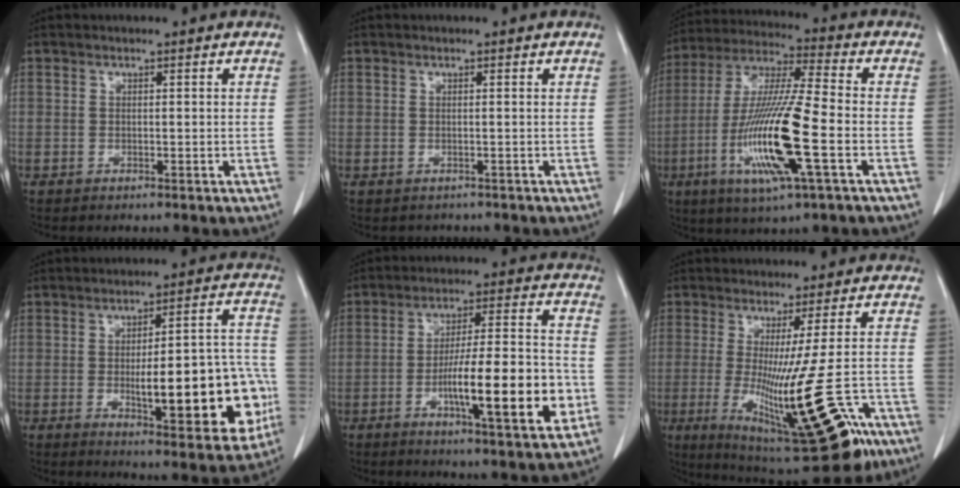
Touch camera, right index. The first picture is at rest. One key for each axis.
{"total": 1.0, "fx": -0.6, "fy": 0.8, "fz": 0.1, "tx": 0.000, "ty": 0.002, "tz": -0.006}
{"total": 17.4, "fx": -4.9, "fy": 0.9, "fz": 16.6, "tx": -0.343, "ty": -0.019, "tz": -0.094}
{"total": 19.0, "fx": -4.1, "fy": 5.1, "fz": 17.8, "tx": -0.192, "ty": 0.025, "tz": -0.039}
{"total": 16.6, "fx": -4.7, "fy": 2.3, "fz": 15.8, "tx": -0.254, "ty": 0.001, "tz": -0.072}
{"total": 21.4, "fx": -8.9, "fy": 2.9, "fz": 19.3, "tx": -0.272, "ty": -0.054, "tz": -0.125}